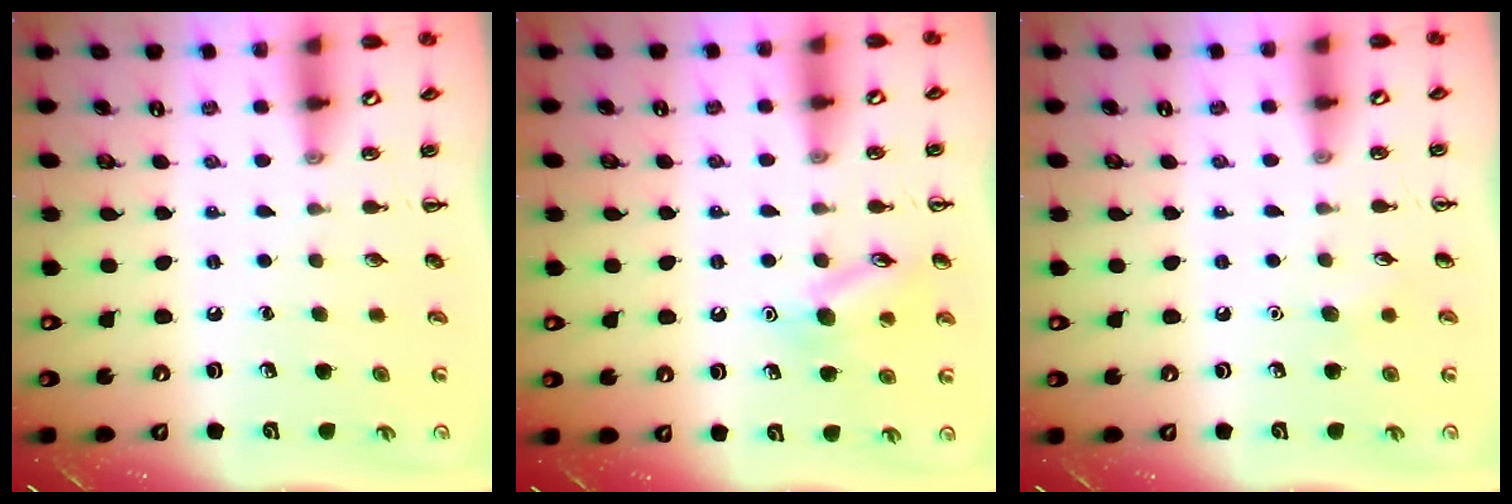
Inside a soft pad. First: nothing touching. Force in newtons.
{"total": 10.6, "press": 10.6, "slide": 0.9}
{"total": 4.4, "press": 4.3, "slide": 1.2}